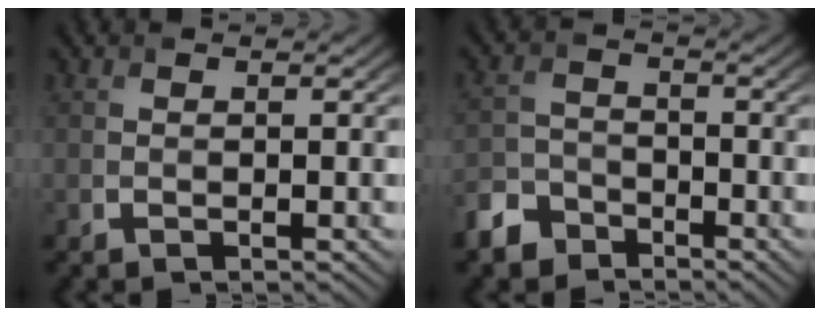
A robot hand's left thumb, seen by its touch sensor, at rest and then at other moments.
{"total": 5.0, "force": [-3.9, 2.8, 1.5], "torque": [-0.040, -0.003, -0.090]}